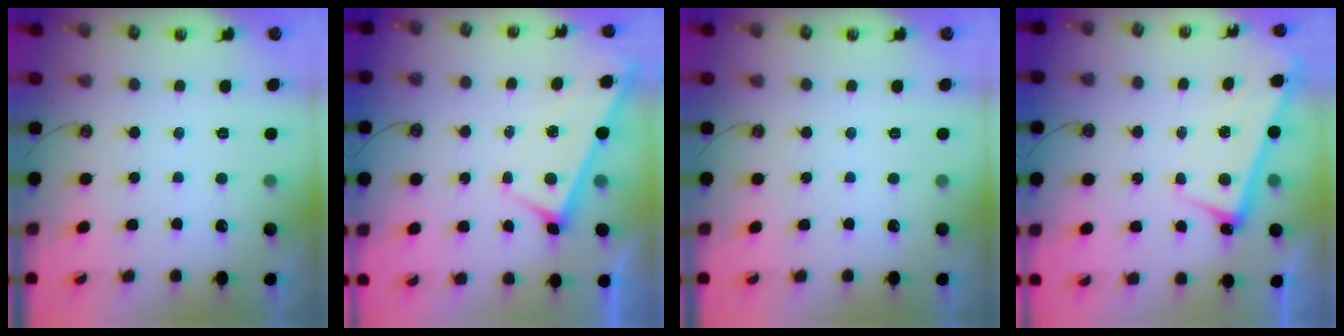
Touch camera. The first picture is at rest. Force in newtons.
{"total": 3.0, "press": 3.0, "slide": 0.2}
{"total": 0.0}
{"total": 2.7, "press": 2.5, "slide": 0.9}